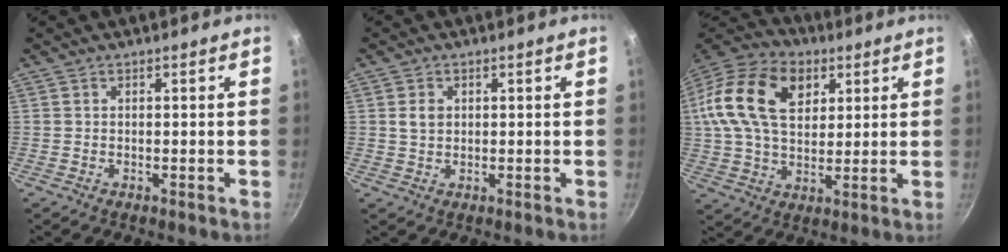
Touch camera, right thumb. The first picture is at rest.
{"total": 2.5, "force": [0.4, 1.9, 1.5], "torque": [-0.020, 0.001, 0.007]}
{"total": 21.7, "force": [6.4, 14.3, 15.0], "torque": [-0.277, 0.015, 0.102]}